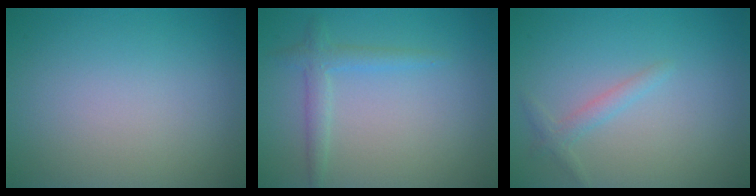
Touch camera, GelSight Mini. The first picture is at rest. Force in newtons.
{"total": 1.9, "press": 1.9, "slide": 0.1}
{"total": 1.4, "press": 1.4, "slide": 0.1}